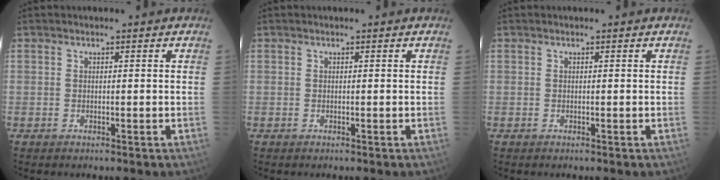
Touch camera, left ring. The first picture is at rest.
{"total": 0.0}
{"total": 0.0}